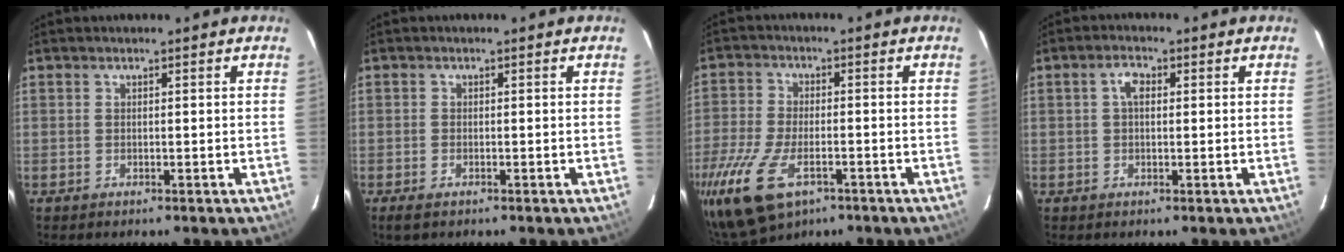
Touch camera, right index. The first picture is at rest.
{"total": 1.8, "force": [-1.3, 0.7, 1.1], "torque": [-0.023, -0.007, -0.026]}
{"total": 15.3, "force": [-8.4, 7.6, 10.3], "torque": [-0.247, -0.041, -0.157]}
{"total": 2.7, "force": [0.5, 1.5, 2.2], "torque": [-0.042, 0.011, 0.009]}